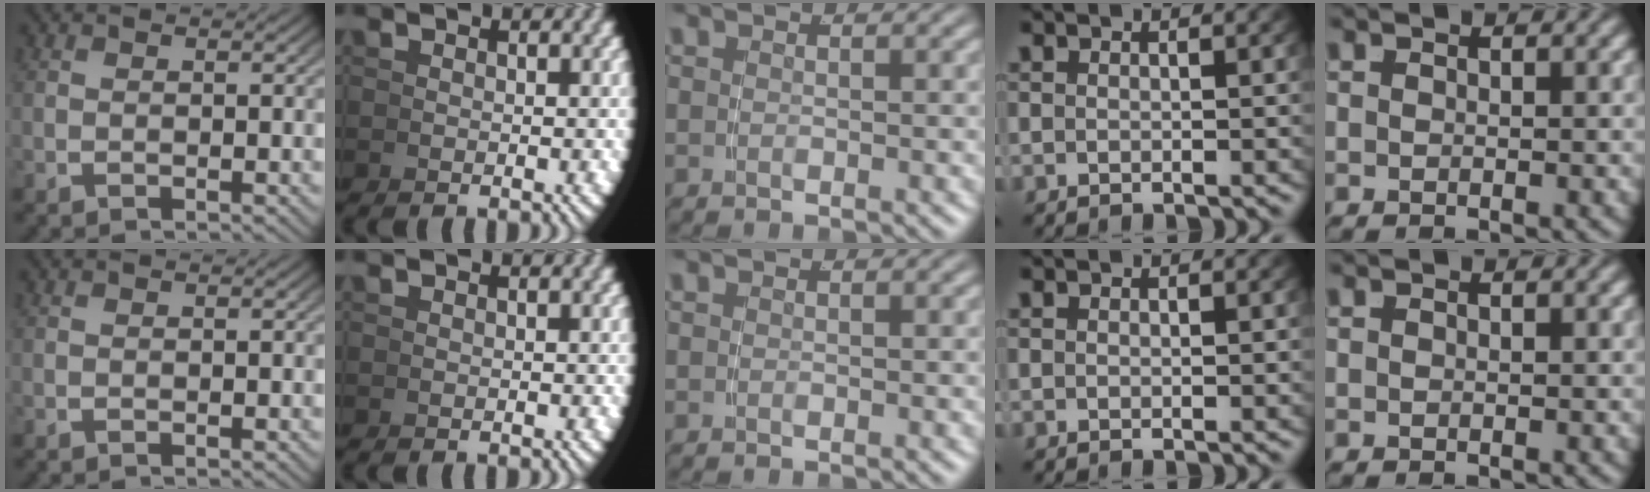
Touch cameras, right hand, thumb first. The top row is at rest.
{}